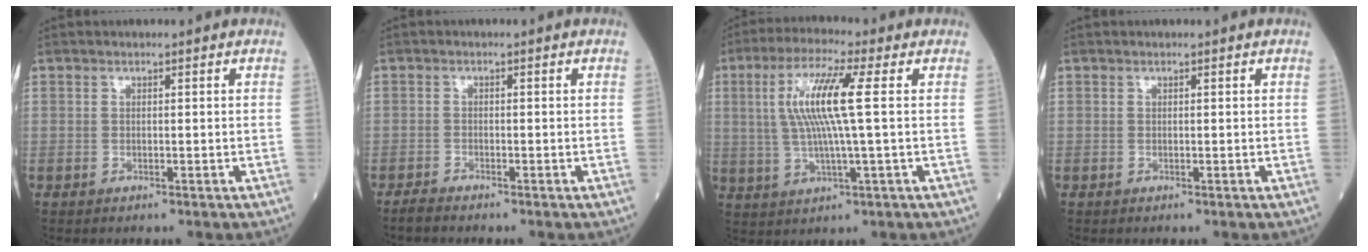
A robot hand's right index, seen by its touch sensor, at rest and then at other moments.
{"total": 1.6, "force": [-1.5, 0.1, 0.5], "torque": [-0.016, -0.003, -0.031]}
{"total": 10.1, "force": [1.8, 0.0, 9.9], "torque": [-0.206, 0.010, 0.032]}
{"total": 0.0}